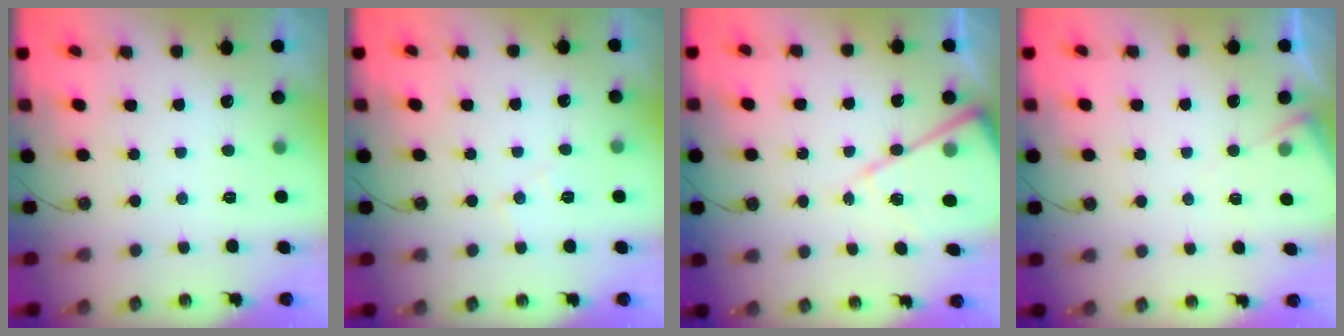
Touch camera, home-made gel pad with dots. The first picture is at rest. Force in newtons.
{"total": 7.0, "press": 6.9, "slide": 0.9}
{"total": 13.1, "press": 13.0, "slide": 1.2}
{"total": 4.4, "press": 4.4, "slide": 0.7}